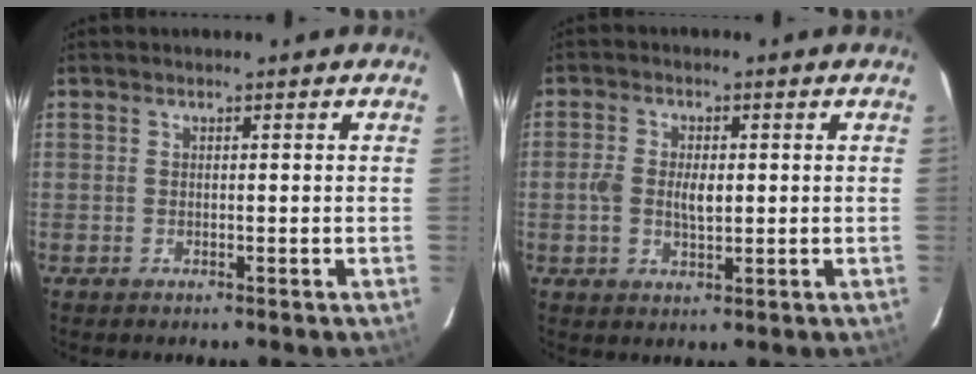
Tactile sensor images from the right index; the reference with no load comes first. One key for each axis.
{"total": 5.0, "fx": -0.3, "fy": 2.8, "fz": 4.1, "tx": -0.080, "ty": 0.002, "tz": -0.008}